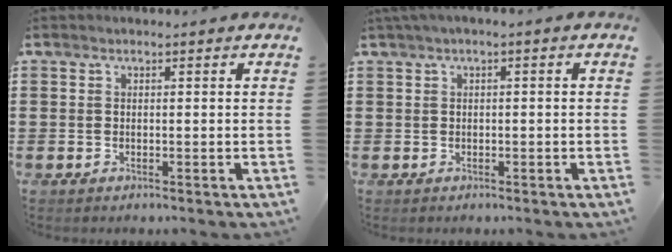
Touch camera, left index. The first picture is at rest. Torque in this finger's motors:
{"motor_torque": [0.99, -1.15, 0.95, 0.21]}